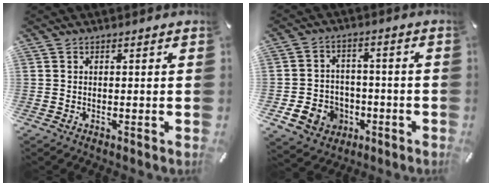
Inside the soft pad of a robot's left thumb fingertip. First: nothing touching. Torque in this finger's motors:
{"motor_torque": [-0.50, 1.08, 0.23, 0.14, 0.02]}